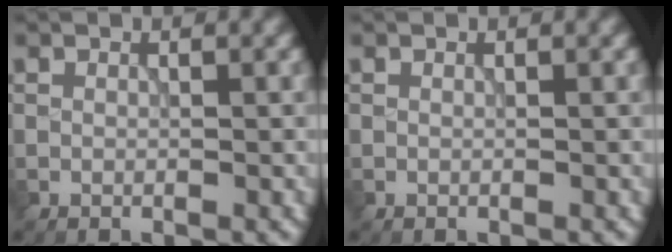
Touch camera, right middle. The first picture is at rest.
{"total": 0.0}